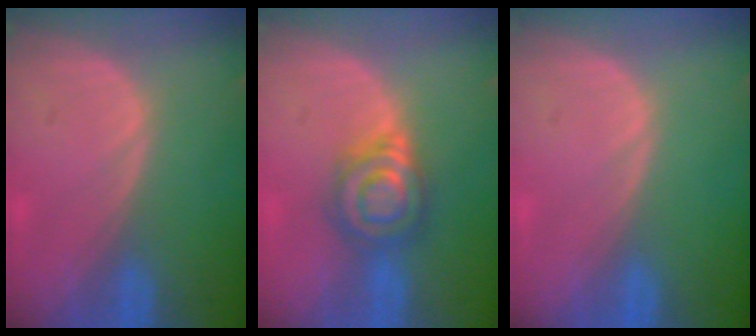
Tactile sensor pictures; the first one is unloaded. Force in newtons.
{"total": 6.3, "press": 6.3, "slide": 0.5}
{"total": 0.0}